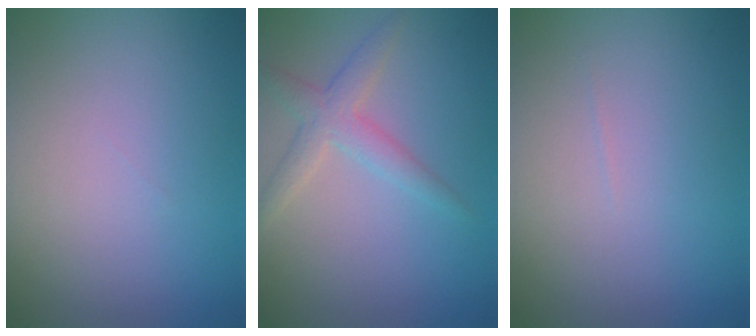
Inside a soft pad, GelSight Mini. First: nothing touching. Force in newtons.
{"total": 2.7, "press": 2.7, "slide": 0.0}
{"total": 0.0}